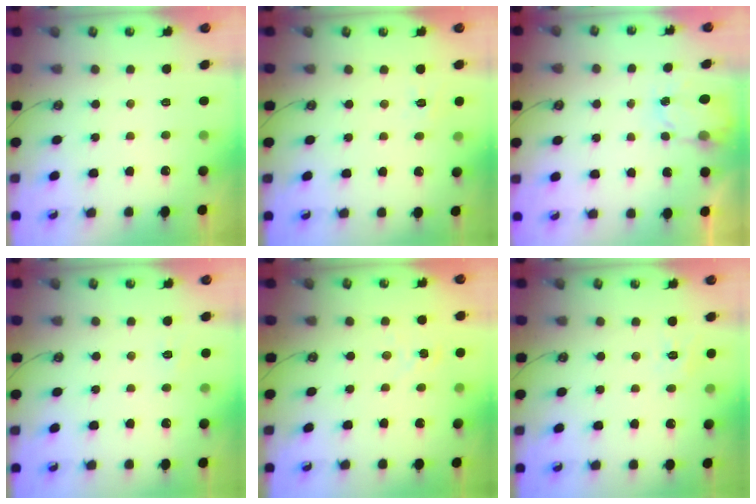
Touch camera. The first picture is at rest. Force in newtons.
{"total": 3.8, "press": 3.8, "slide": 0.5}
{"total": 2.7, "press": 2.6, "slide": 0.4}
{"total": 4.8, "press": 4.8, "slide": 0.6}
{"total": 1.0, "press": 1.0, "slide": 0.2}
{"total": 4.8, "press": 4.8, "slide": 0.7}